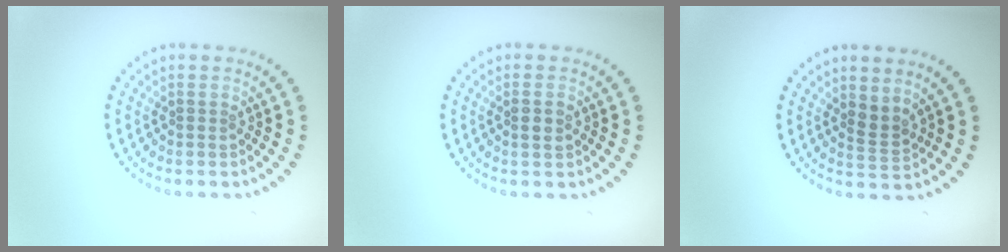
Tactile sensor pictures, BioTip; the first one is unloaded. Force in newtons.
{"total": 1.2, "press": 1.2, "slide": 0.4}
{"total": 1.8, "press": 1.3, "slide": 1.2}